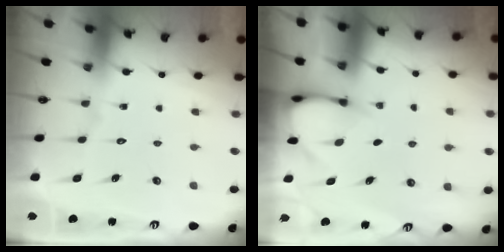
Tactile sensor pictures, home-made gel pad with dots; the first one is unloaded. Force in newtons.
{"total": 3.0, "press": 3.0, "slide": 0.2}